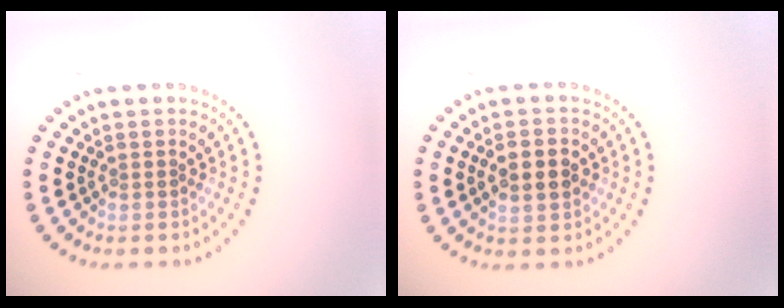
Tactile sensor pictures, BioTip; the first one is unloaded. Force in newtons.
{"total": 3.7, "press": 3.7, "slide": 0.0}